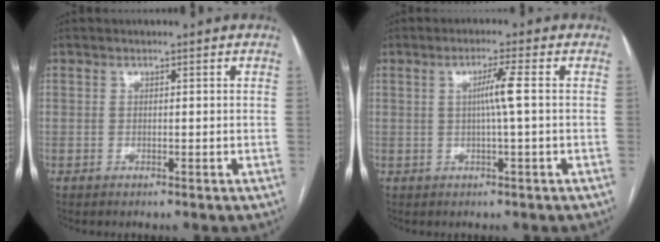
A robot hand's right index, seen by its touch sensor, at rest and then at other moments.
{"total": 3.6, "force": [0.3, -0.7, 3.5], "torque": [-0.065, 0.002, 0.005]}